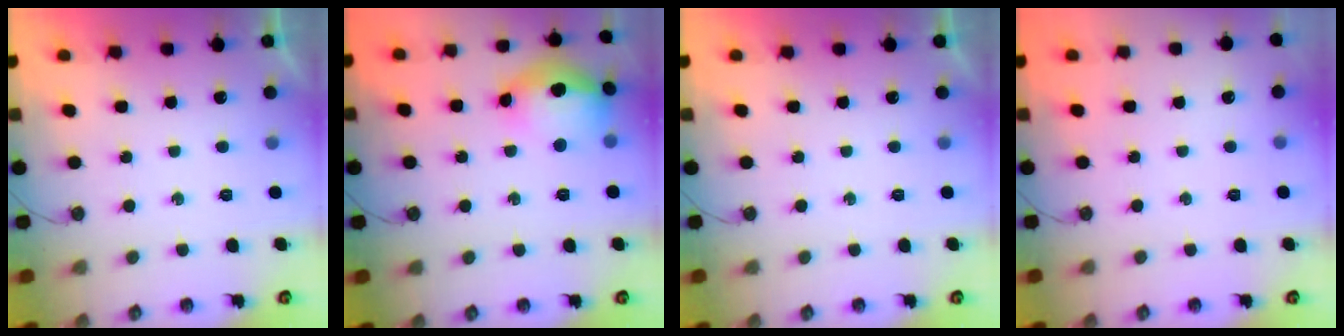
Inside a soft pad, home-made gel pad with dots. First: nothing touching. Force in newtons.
{"total": 15.7, "press": 15.5, "slide": 2.2}
{"total": 0.0}
{"total": 0.0}